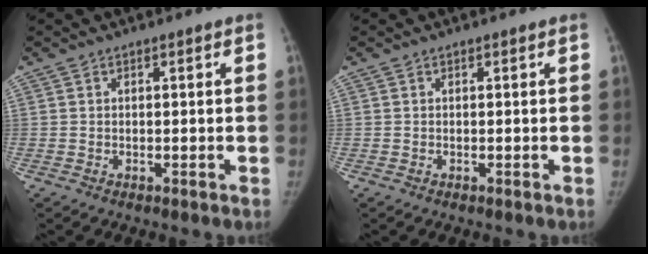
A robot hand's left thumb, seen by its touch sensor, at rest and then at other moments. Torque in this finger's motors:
{"motor_torque": [0.02, 0.00, 0.14, -0.04, 0.01]}